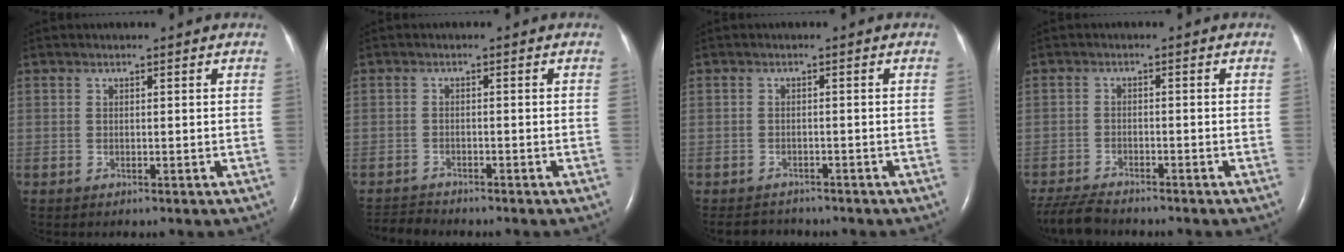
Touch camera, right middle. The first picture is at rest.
{"total": 2.7, "force": [-2.7, 0.1, -0.2], "torque": [0.001, -0.015, -0.048]}
{"total": 4.0, "force": [-3.7, 1.4, 0.4], "torque": [-0.009, -0.007, -0.055]}
{"total": 6.3, "force": [-5.8, 0.9, 2.1], "torque": [-0.040, -0.021, -0.103]}